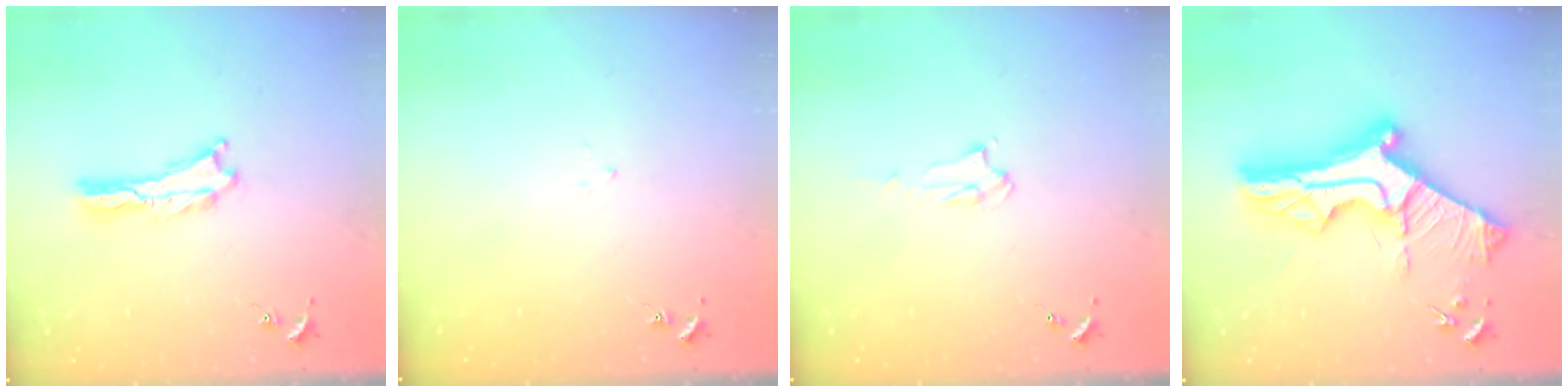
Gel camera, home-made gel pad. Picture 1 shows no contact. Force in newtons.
{"total": 1.8, "press": 1.8, "slide": 0.1}
{"total": 2.2, "press": 2.2, "slide": 0.2}
{"total": 13.9, "press": 13.9, "slide": 1.2}